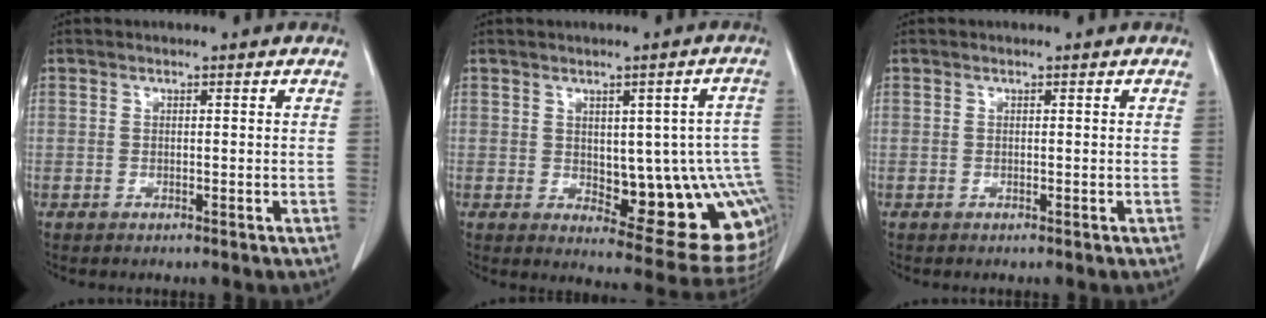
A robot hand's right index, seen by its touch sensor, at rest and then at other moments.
{"total": 16.1, "force": [-1.6, 5.3, 15.1], "torque": [-0.122, 0.016, 0.002]}
{"total": 0.0}